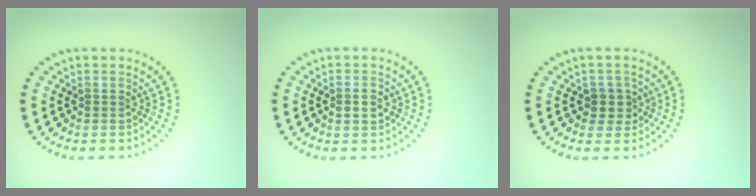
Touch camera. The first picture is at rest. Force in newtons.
{"total": 1.3, "press": 1.2, "slide": 0.2}
{"total": 1.9, "press": 1.7, "slide": 0.8}